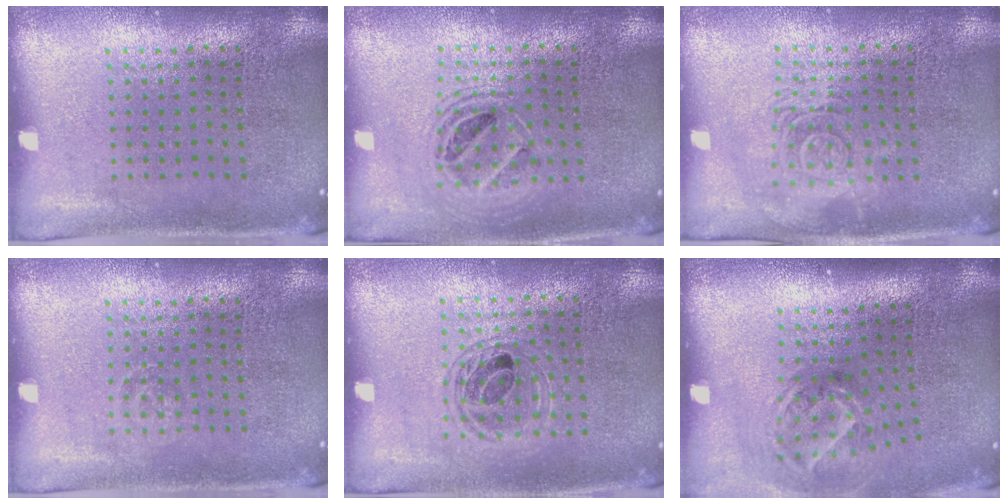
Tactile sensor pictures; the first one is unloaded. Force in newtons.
{"total": 1.5, "press": 1.3, "slide": 0.7}
{"total": 2.8, "press": 2.8, "slide": 0.5}
{"total": 0.8, "press": 0.7, "slide": 0.1}
{"total": 1.2, "press": 1.1, "slide": 0.5}
{"total": 1.9, "press": 1.3, "slide": 1.5}